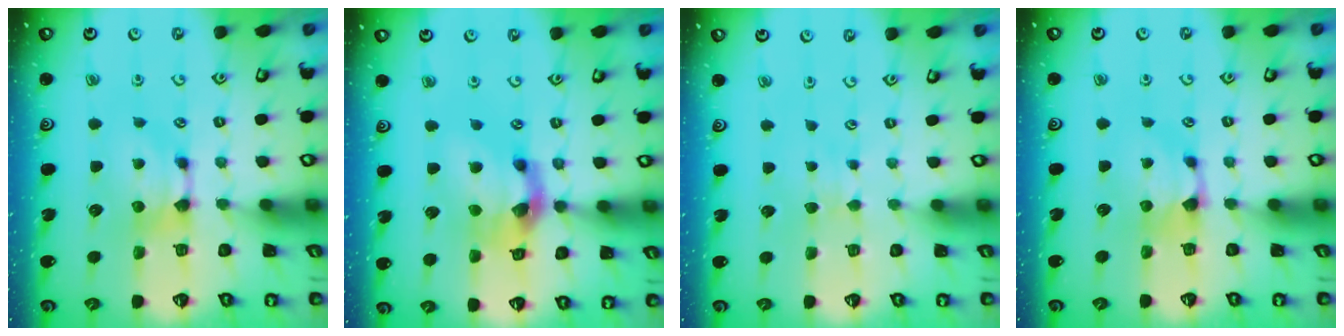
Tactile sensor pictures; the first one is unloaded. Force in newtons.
{"total": 7.4, "press": 7.0, "slide": 2.3}
{"total": 2.5, "press": 2.5, "slide": 0.5}
{"total": 0.8, "press": 0.3, "slide": 0.7}